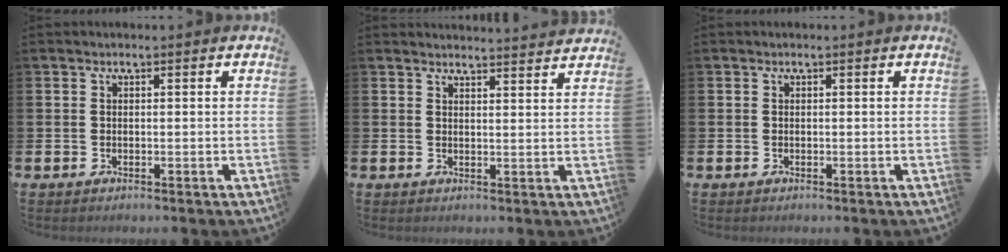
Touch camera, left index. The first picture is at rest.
{"total": 2.9, "force": [2.9, -0.3, -0.2], "torque": [0.010, -0.025, 0.050]}
{"total": 0.0}